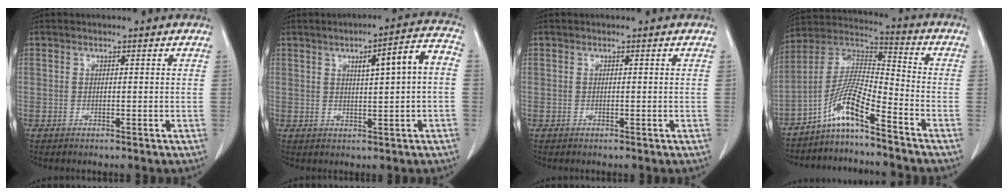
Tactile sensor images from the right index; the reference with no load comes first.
{"total": 7.6, "force": [1.0, 0.8, 7.5], "torque": [-0.104, 0.022, 0.013]}
{"total": 0.0}
{"total": 9.3, "force": [-6.4, 0.3, 6.7], "torque": [-0.139, 0.013, -0.125]}